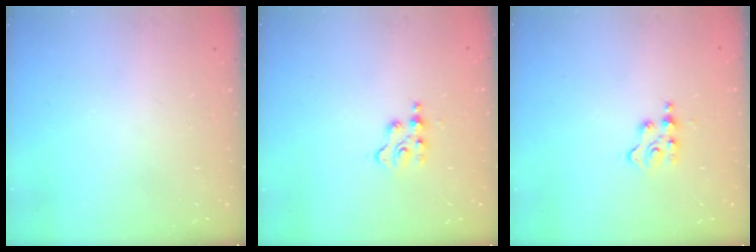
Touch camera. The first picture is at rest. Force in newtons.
{"total": 3.5, "press": 3.5, "slide": 0.4}
{"total": 3.5, "press": 3.5, "slide": 0.4}